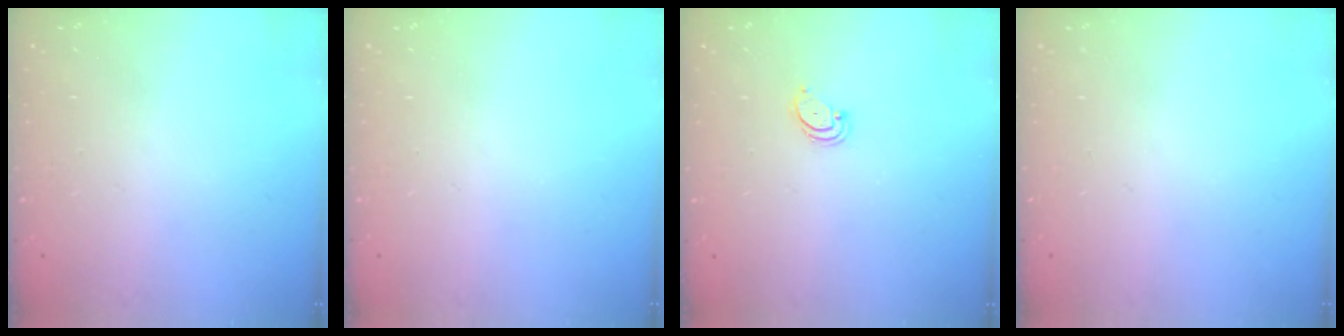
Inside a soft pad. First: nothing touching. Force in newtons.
{"total": 0.0}
{"total": 2.2, "press": 2.2, "slide": 0.3}
{"total": 0.0}